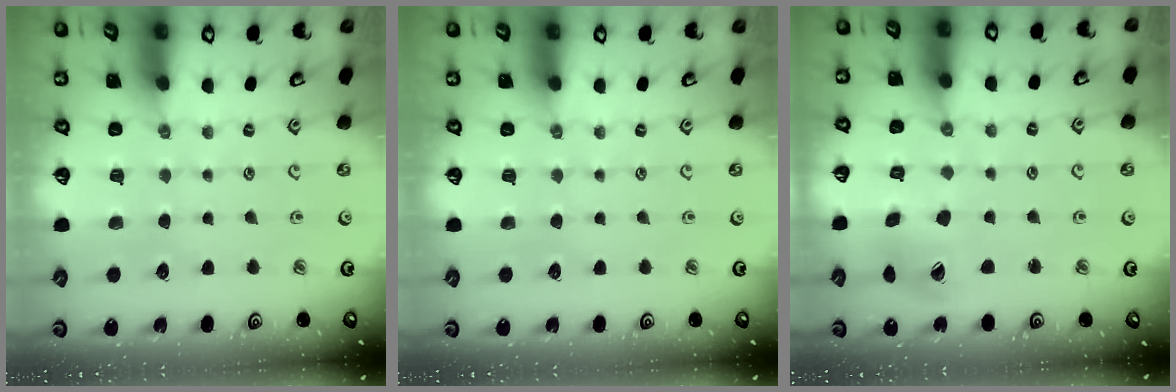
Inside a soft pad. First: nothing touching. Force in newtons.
{"total": 0.0}
{"total": 8.9, "press": 8.8, "slide": 1.1}